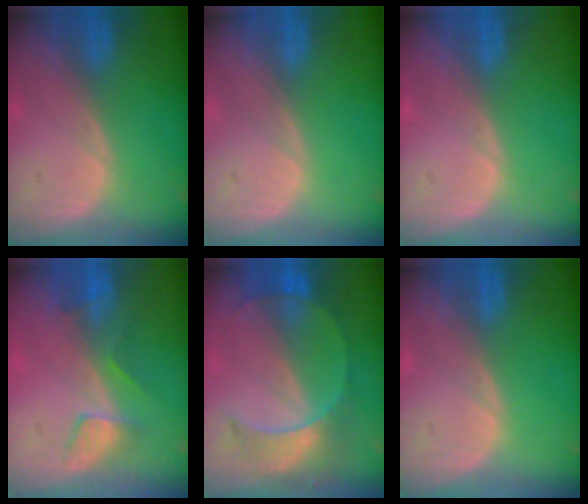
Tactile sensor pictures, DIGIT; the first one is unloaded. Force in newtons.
{"total": 0.0}
{"total": 0.0}
{"total": 3.9, "press": 3.7, "slide": 1.4}
{"total": 7.3, "press": 7.0, "slide": 1.8}
{"total": 0.0}